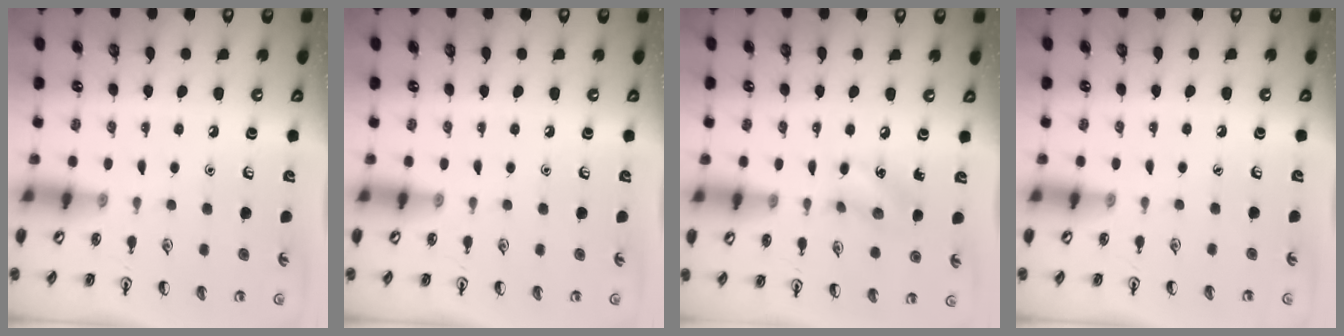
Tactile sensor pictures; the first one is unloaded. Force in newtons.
{"total": 0.0}
{"total": 8.4, "press": 8.3, "slide": 1.2}
{"total": 0.0}